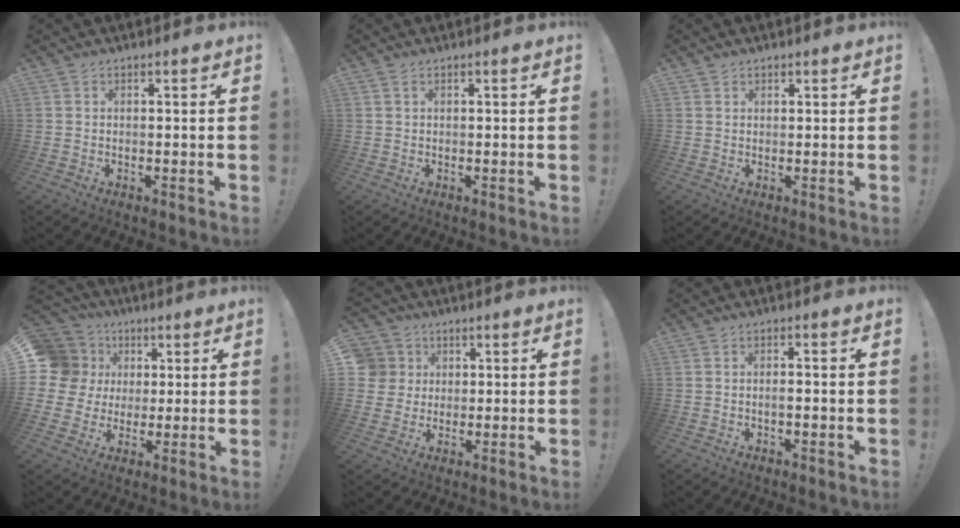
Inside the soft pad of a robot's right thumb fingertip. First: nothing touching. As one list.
[{"total": 0.9, "force": [0.5, 0.4, 0.7], "torque": [-0.016, 0.002, 0.009]}, {"total": 1.1, "force": [0.9, 0.7, 0.1], "torque": [0.004, -0.003, 0.016]}, {"total": 13.2, "force": [3.0, 11.9, 4.7], "torque": [-0.085, -0.007, 0.073]}, {"total": 7.0, "force": [1.6, 6.7, 1.0], "torque": [-0.017, -0.010, 0.033]}, {"total": 1.5, "force": [-0.7, 0.2, 1.4], "torque": [-0.032, 0.005, -0.012]}]